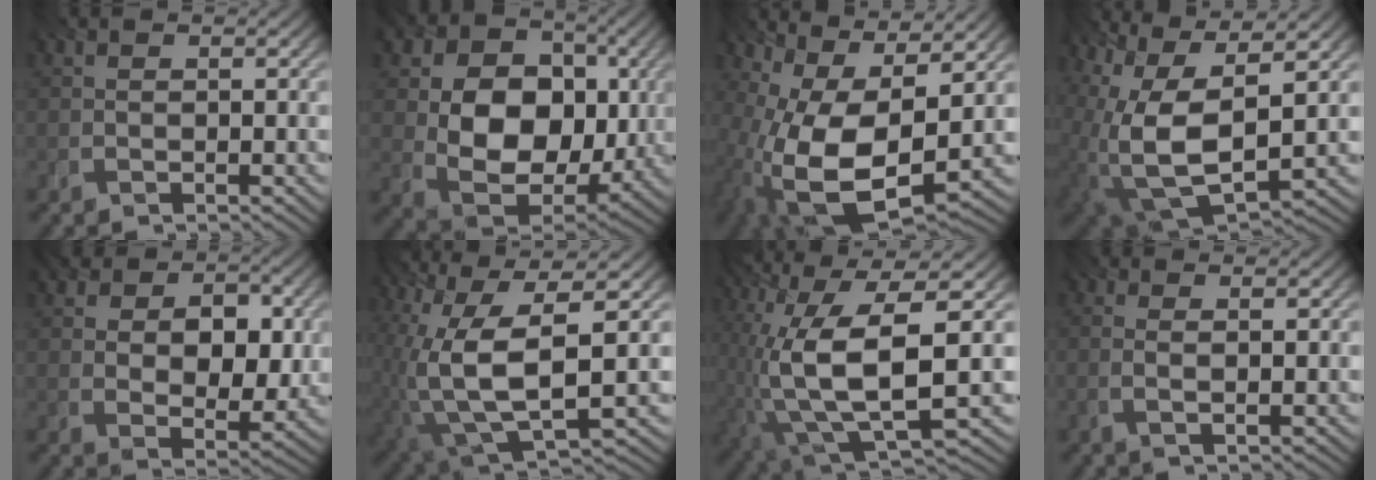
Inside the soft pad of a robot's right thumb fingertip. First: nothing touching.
{"total": 15.2, "force": [1.0, 11.7, 9.6], "torque": [-0.166, -0.020, 0.020]}
{"total": 15.0, "force": [-0.4, 8.7, 12.2], "torque": [-0.250, -0.036, -0.002]}
{"total": 15.3, "force": [1.4, 8.4, 12.7], "torque": [-0.255, -0.019, 0.041]}
{"total": 10.3, "force": [2.4, 7.2, 6.9], "torque": [-0.125, -0.004, 0.033]}
{"total": 15.5, "force": [-0.2, 7.6, 13.5], "torque": [-0.274, -0.030, 0.015]}
{"total": 15.4, "force": [-1.5, 6.2, 14.0], "torque": [-0.295, -0.029, -0.011]}
{"total": 1.7, "force": [0.1, 0.2, 1.7], "torque": [-0.021, -0.001, -0.009]}